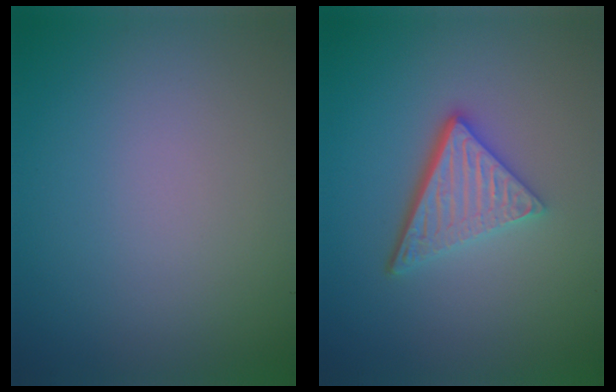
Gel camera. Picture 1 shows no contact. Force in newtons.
{"total": 4.6, "press": 3.4, "slide": 3.1}